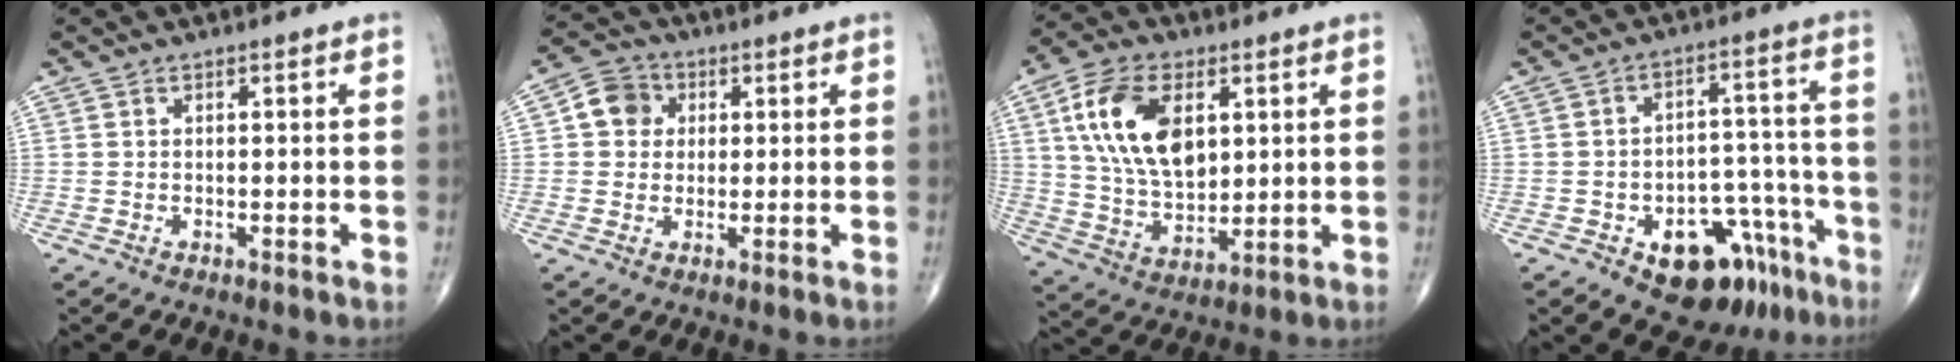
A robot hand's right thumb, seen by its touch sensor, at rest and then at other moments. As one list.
[{"total": 6.2, "force": [1.2, 5.6, 2.5], "torque": [-0.023, 0.008, 0.011]}, {"total": 16.6, "force": [4.7, 9.7, 12.7], "torque": [-0.219, -0.011, 0.092]}, {"total": 14.8, "force": [-8.4, 8.7, 8.5], "torque": [-0.065, 0.073, -0.112]}]